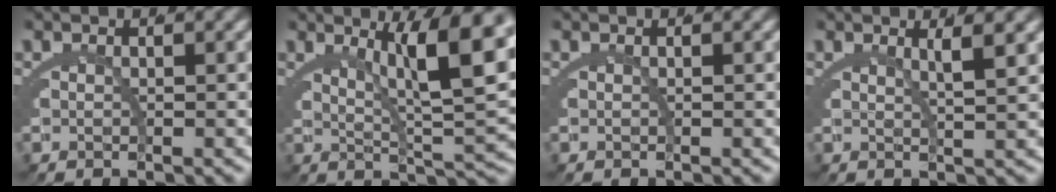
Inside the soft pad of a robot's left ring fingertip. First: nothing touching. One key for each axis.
{"total": 8.6, "fx": 3.2, "fy": 2.0, "fz": 7.7, "tx": -0.104, "ty": 0.002, "tz": 0.056}
{"total": 0.0}
{"total": 2.5, "fx": 1.6, "fy": -0.9, "fz": 1.7, "tx": -0.022, "ty": -0.001, "tz": 0.030}